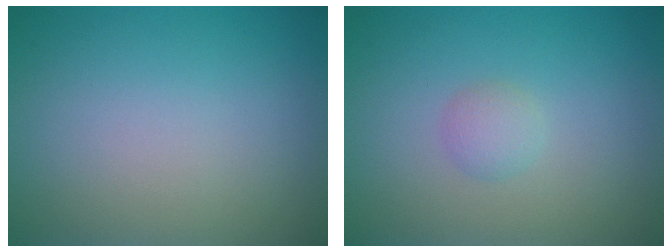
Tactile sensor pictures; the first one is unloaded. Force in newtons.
{"total": 1.3, "press": 1.3, "slide": 0.1}